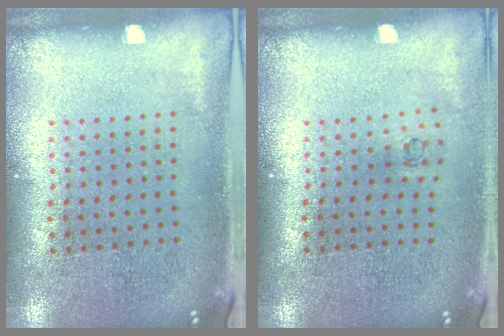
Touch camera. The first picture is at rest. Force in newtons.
{"total": 0.6, "press": 0.2, "slide": 0.5}